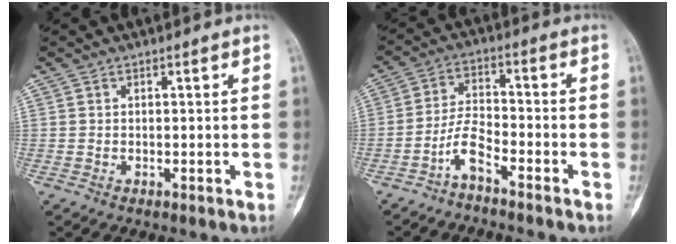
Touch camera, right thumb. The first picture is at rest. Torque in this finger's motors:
{"motor_torque": [-0.37, 0.25, 0.54, -0.10, 0.00]}